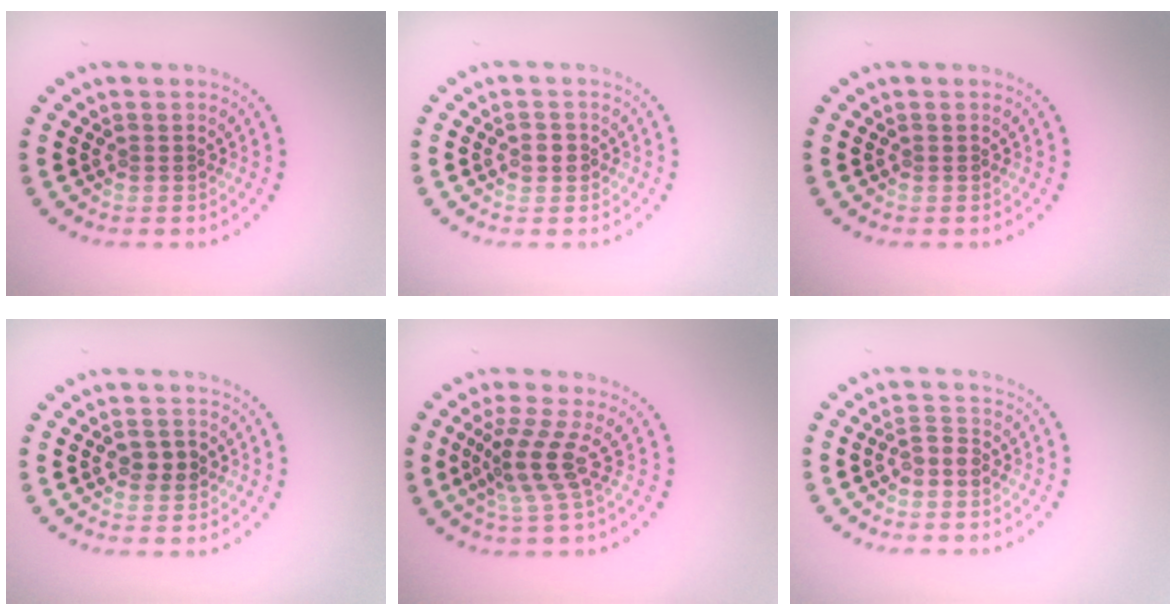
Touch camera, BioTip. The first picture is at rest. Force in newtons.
{"total": 1.2, "press": 1.2, "slide": 0.4}
{"total": 0.0}
{"total": 2.2, "press": 2.2, "slide": 0.2}
{"total": 3.4, "press": 2.4, "slide": 2.4}
{"total": 1.4, "press": 1.3, "slide": 0.5}